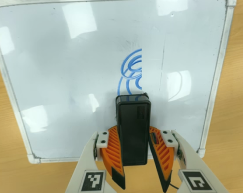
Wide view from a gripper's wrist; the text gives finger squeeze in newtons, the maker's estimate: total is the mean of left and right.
{"total": 8.9, "left": 9.7, "right": 8.1}